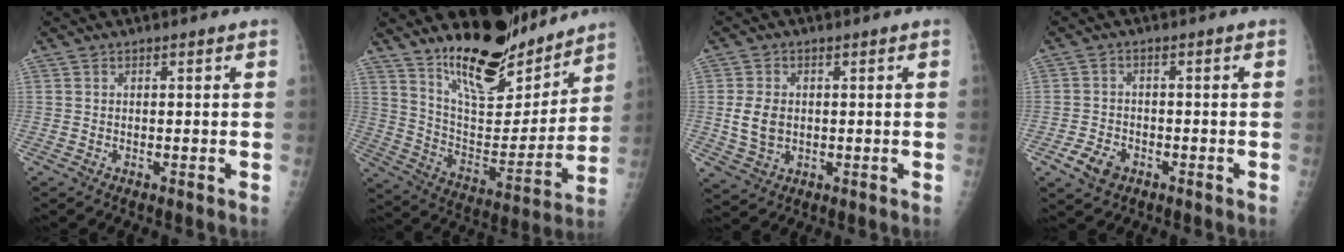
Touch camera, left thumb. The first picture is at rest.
{"total": 19.4, "force": [15.7, 6.7, 9.3], "torque": [-0.095, -0.114, 0.266]}
{"total": 6.4, "force": [0.1, 4.8, 4.2], "torque": [-0.071, -0.005, 0.012]}
{"total": 4.6, "force": [-2.3, 3.3, 2.3], "torque": [-0.036, 0.007, -0.036]}